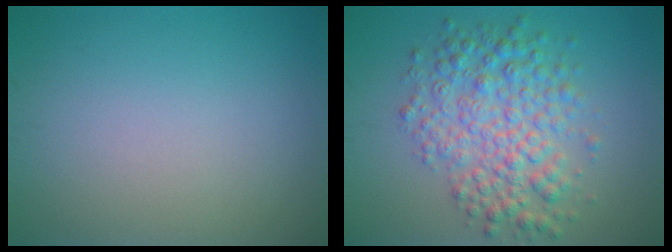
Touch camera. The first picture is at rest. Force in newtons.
{"total": 5.9, "press": 5.9, "slide": 0.0}